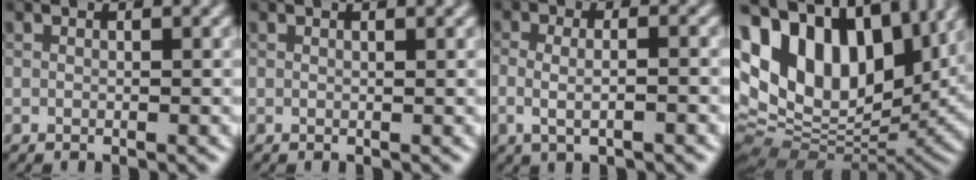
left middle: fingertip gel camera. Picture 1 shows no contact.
{"total": 0.8, "force": [0.5, 0.3, 0.5], "torque": [-0.003, 0.001, 0.003]}
{"total": 2.8, "force": [-0.3, 1.1, 2.5], "torque": [-0.045, -0.008, -0.011]}
{"total": 17.6, "force": [6.4, 10.4, 12.7], "torque": [-0.247, 0.040, 0.109]}